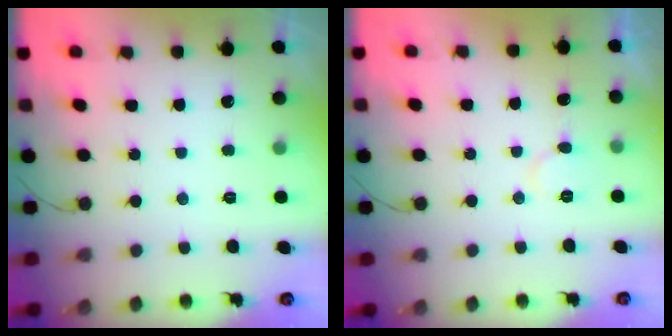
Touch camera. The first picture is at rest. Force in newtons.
{"total": 6.1, "press": 6.1, "slide": 0.5}